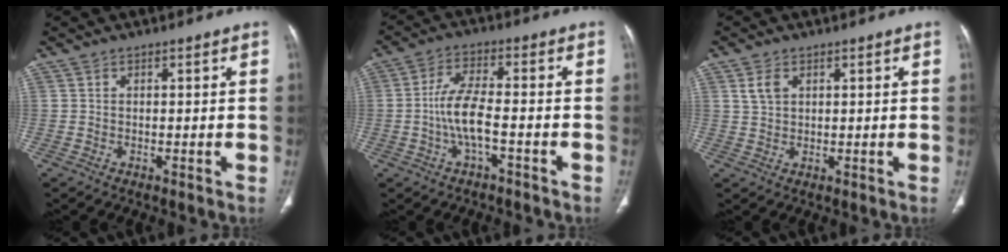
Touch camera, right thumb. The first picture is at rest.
{"total": 7.2, "force": [-1.9, 2.4, 6.5], "torque": [-0.142, 0.025, -0.037]}
{"total": 3.0, "force": [1.4, 1.7, 2.0], "torque": [-0.041, 0.001, 0.035]}